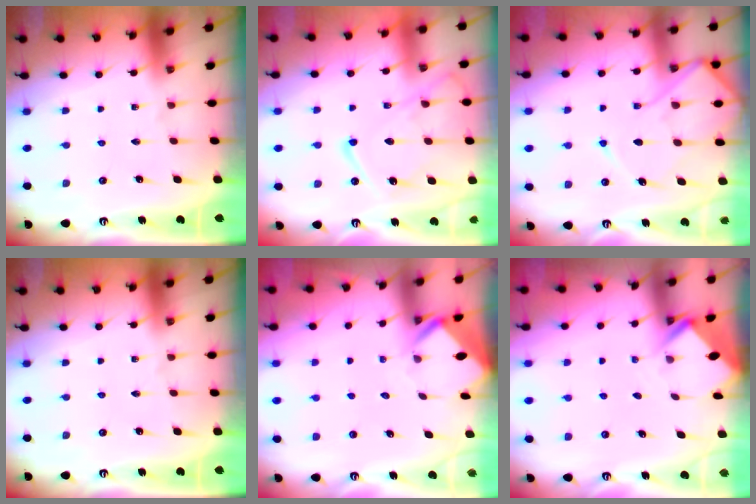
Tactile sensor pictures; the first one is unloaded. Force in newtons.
{"total": 12.5, "press": 12.5, "slide": 1.5}
{"total": 11.4, "press": 11.4, "slide": 1.3}
{"total": 0.0}
{"total": 2.9, "press": 2.9, "slide": 0.3}
{"total": 2.5, "press": 2.5, "slide": 0.2}